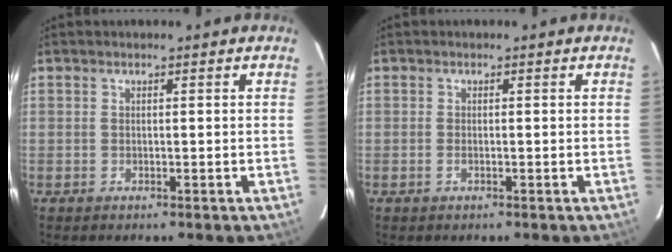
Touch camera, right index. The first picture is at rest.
{"total": 0.6, "force": [-0.2, 0.2, 0.5], "torque": [-0.010, -0.001, -0.005]}